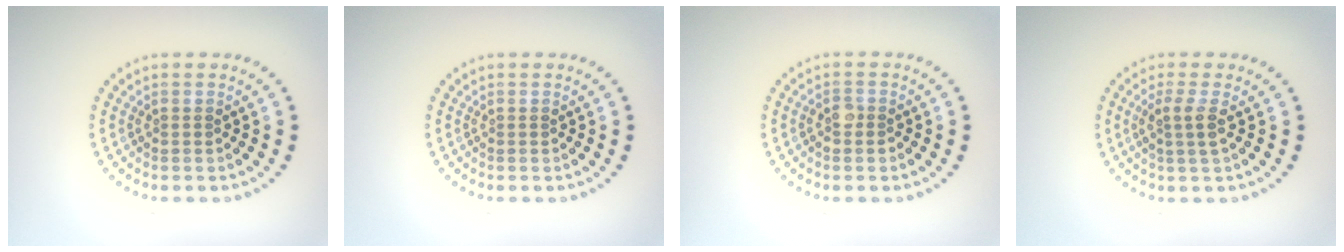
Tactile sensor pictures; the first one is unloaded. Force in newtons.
{"total": 0.0}
{"total": 1.4, "press": 1.3, "slide": 0.5}
{"total": 1.9, "press": 1.6, "slide": 1.0}